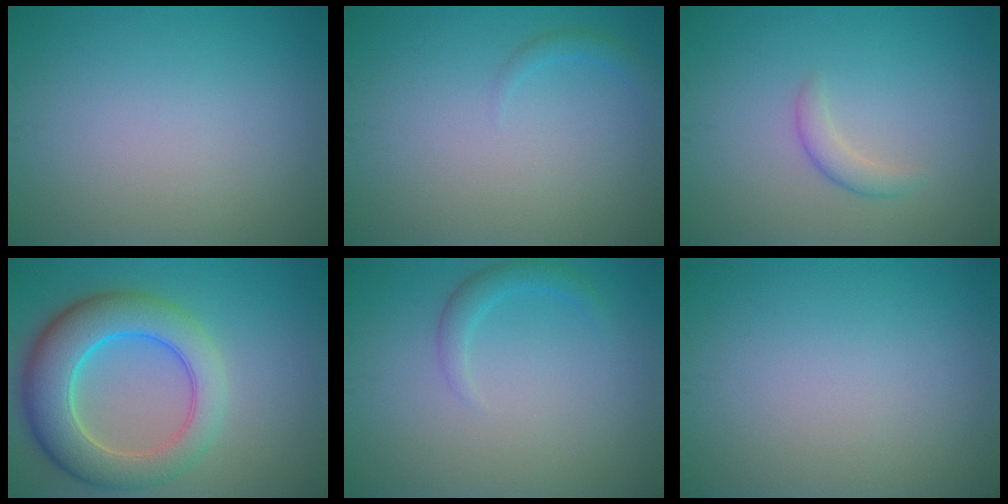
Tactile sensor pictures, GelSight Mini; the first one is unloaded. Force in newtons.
{"total": 0.9, "press": 0.9, "slide": 0.1}
{"total": 1.5, "press": 1.5, "slide": 0.0}
{"total": 8.3, "press": 8.3, "slide": 0.4}
{"total": 1.6, "press": 1.6, "slide": 0.1}
{"total": 0.0}